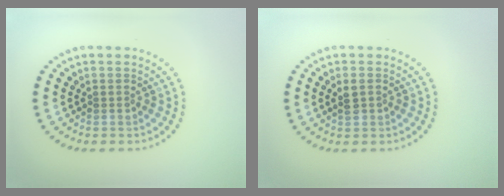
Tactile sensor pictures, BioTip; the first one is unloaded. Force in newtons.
{"total": 1.5, "press": 1.5, "slide": 0.1}